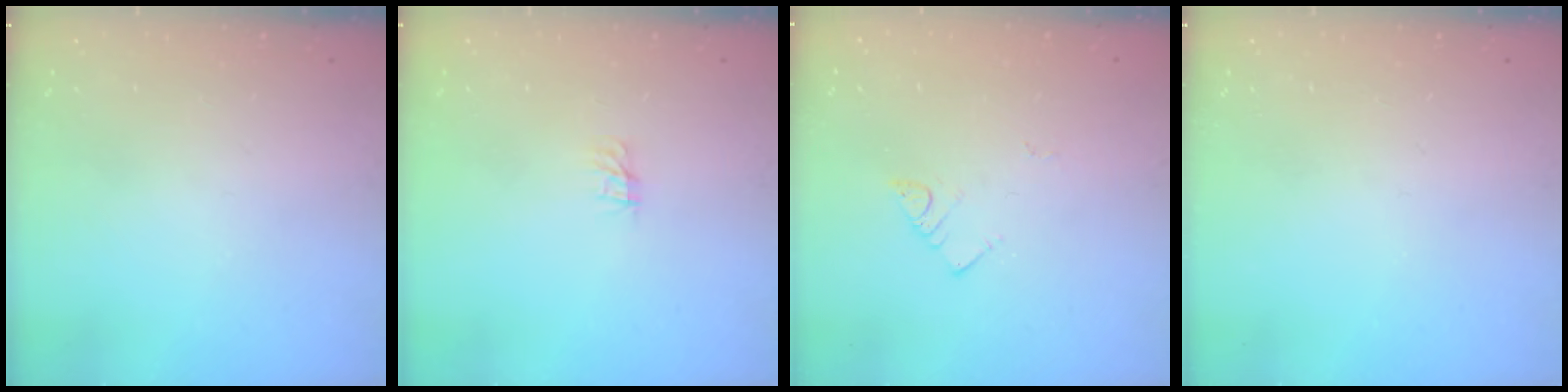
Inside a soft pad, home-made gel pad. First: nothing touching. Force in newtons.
{"total": 0.0}
{"total": 2.9, "press": 2.9, "slide": 0.3}
{"total": 0.0}